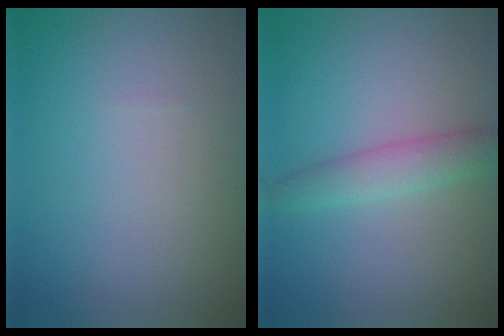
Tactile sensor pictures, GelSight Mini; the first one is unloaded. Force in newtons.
{"total": 2.5, "press": 2.5, "slide": 0.1}